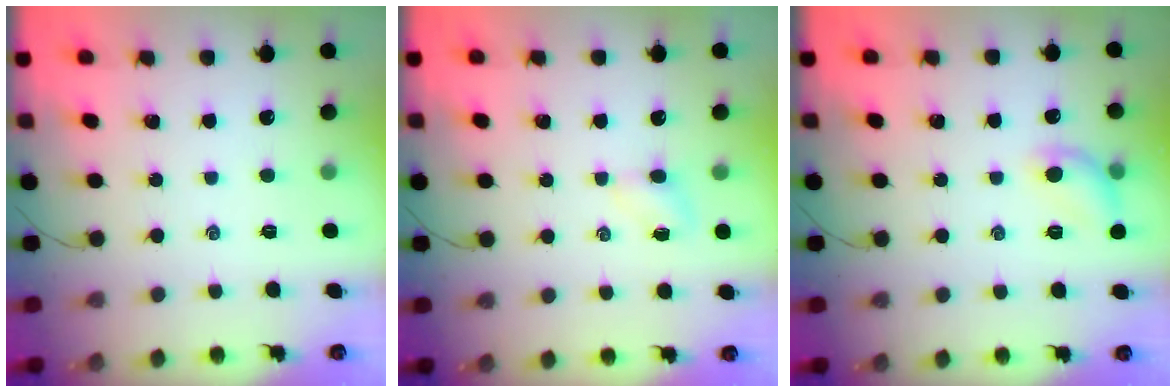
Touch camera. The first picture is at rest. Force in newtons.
{"total": 2.8, "press": 2.6, "slide": 1.0}
{"total": 7.7, "press": 7.6, "slide": 0.4}